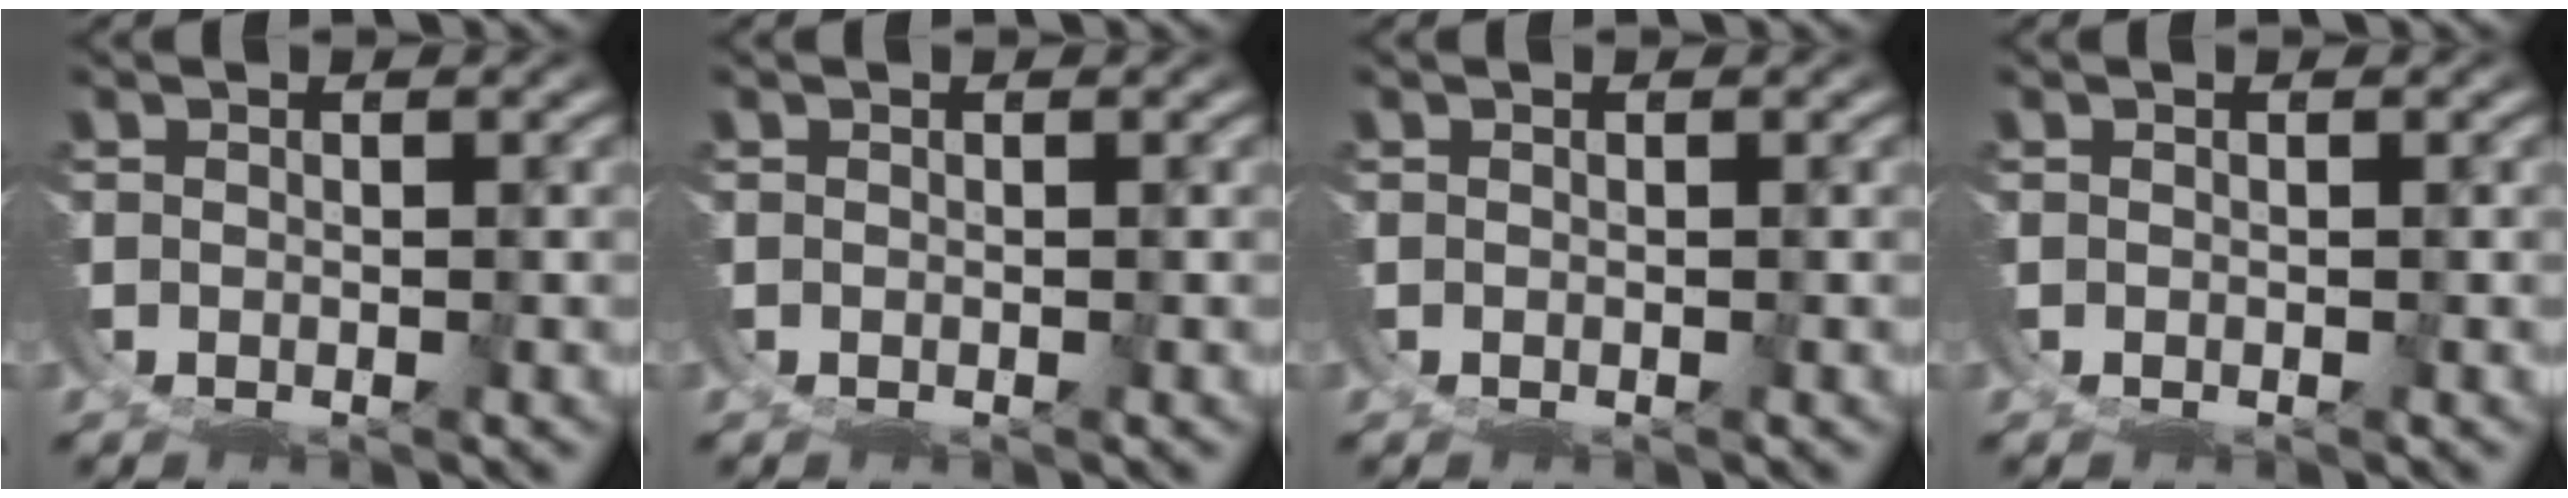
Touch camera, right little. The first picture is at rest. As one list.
[{"total": 0.0}, {"total": 0.0}, {"total": 0.0}]